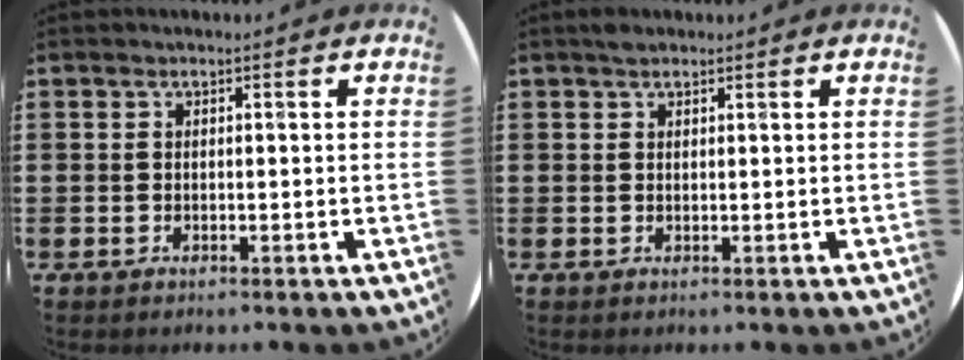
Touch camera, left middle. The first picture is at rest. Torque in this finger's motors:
{"motor_torque": [0.28, -0.24, -0.03, 0.04]}